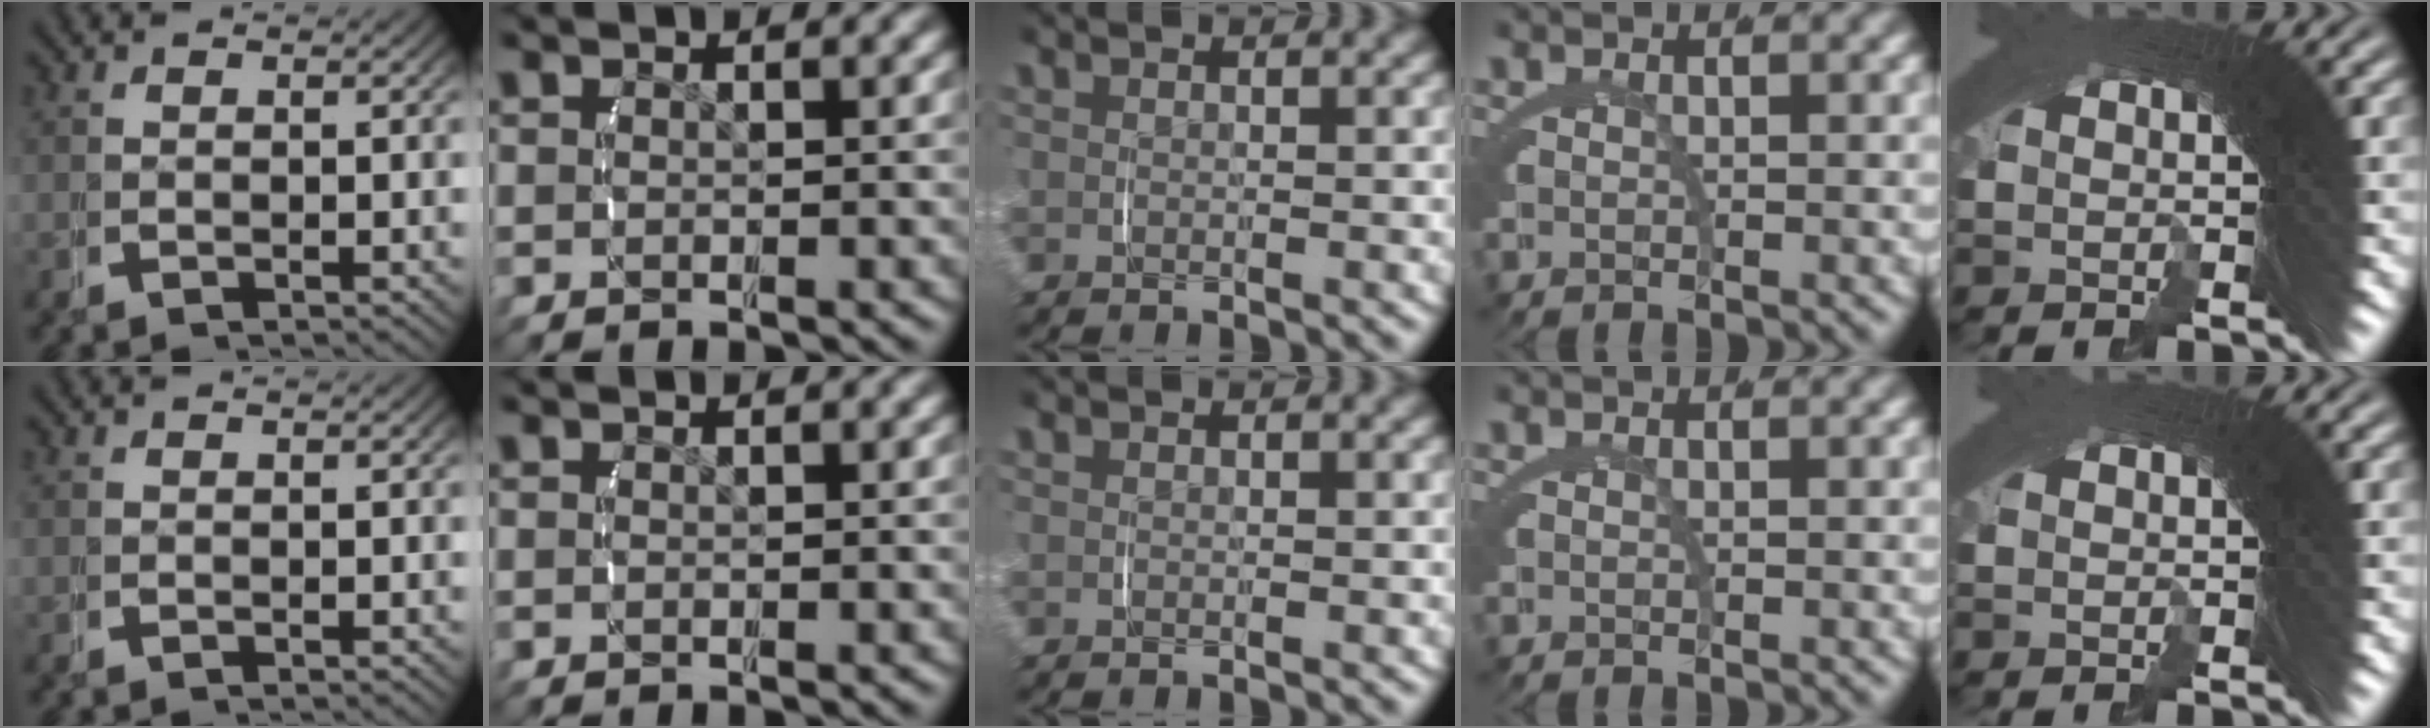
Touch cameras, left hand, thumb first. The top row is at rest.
{}